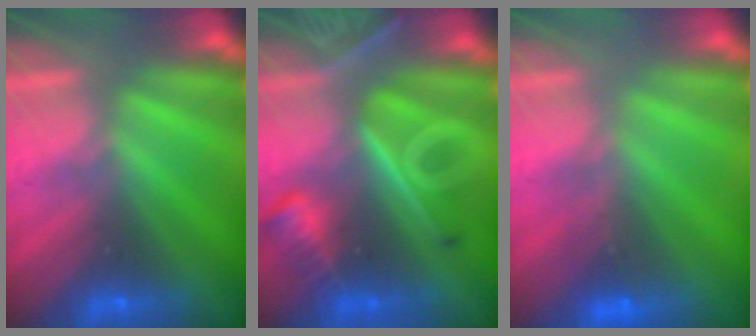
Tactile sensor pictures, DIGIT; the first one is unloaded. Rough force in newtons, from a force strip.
{"total": 7.1}
{"total": 1.2}